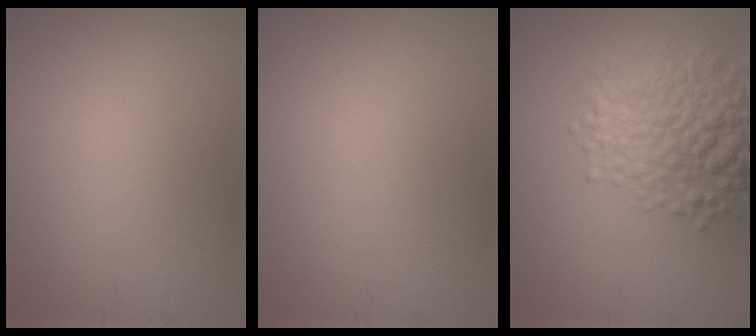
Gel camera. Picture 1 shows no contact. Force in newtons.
{"total": 0.0}
{"total": 6.9, "press": 6.9, "slide": 0.3}